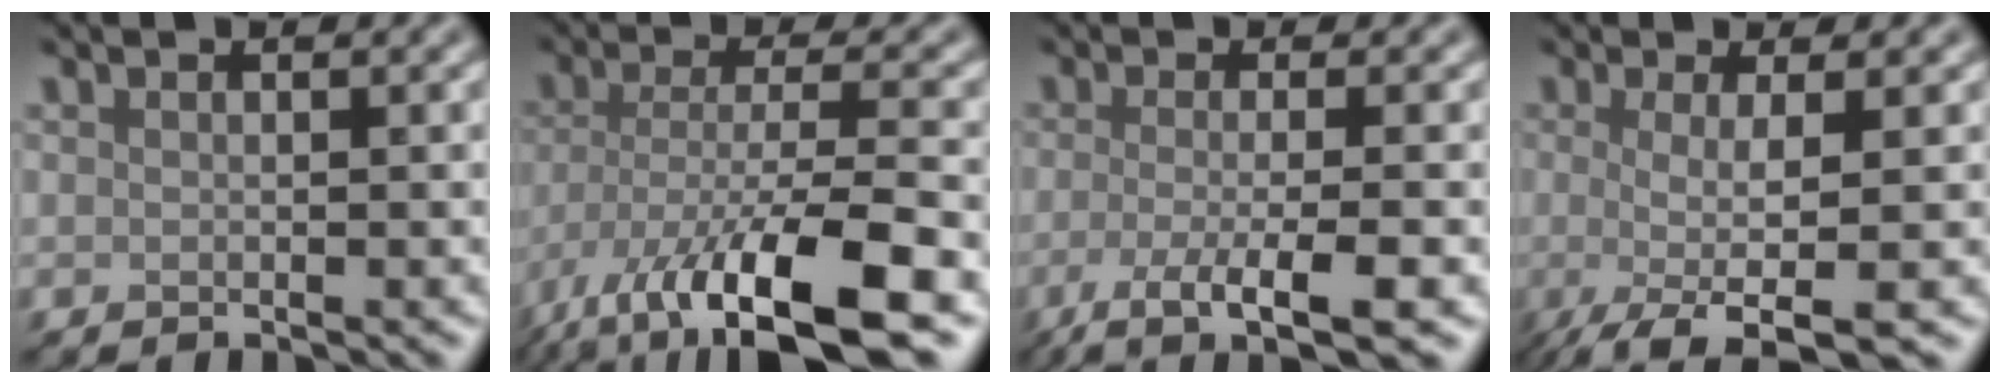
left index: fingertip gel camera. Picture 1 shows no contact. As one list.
[{"total": 11.5, "force": [-6.4, 3.7, 8.8], "torque": [-0.163, -0.025, -0.111]}, {"total": 6.0, "force": [-2.4, 1.3, 5.3], "torque": [-0.083, -0.005, -0.051]}, {"total": 5.4, "force": [-2.0, 1.1, 4.9], "torque": [-0.073, -0.010, -0.047]}]